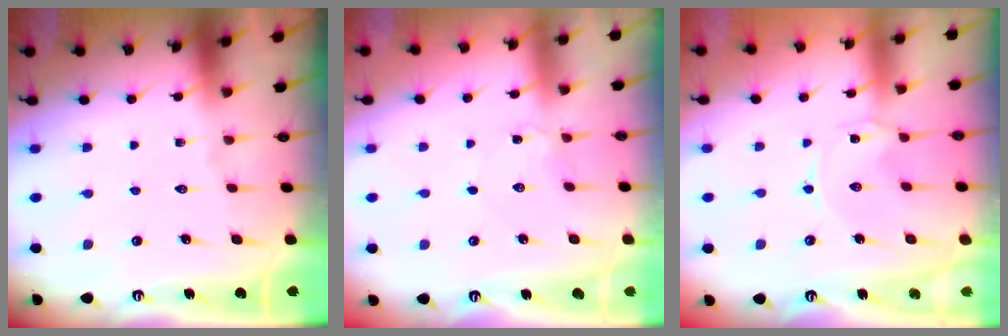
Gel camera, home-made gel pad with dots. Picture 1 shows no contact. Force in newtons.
{"total": 2.2, "press": 2.2, "slide": 0.2}
{"total": 0.0}